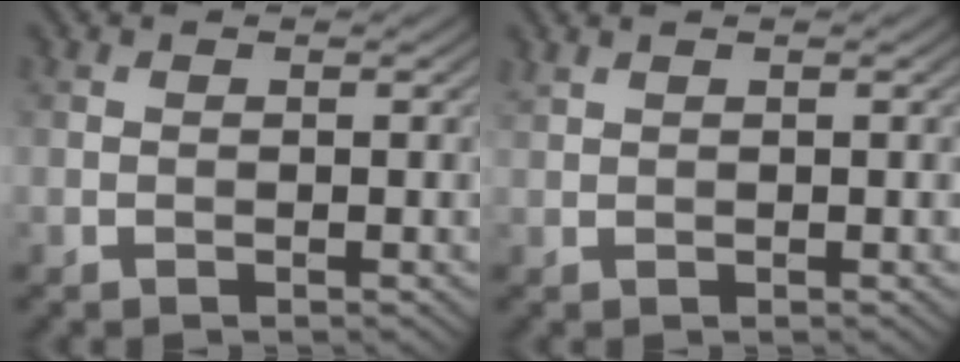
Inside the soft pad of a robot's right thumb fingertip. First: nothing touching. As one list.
[{"total": 0.9, "force": [0.8, 0.1, 0.4], "torque": [-0.015, 0.005, 0.019]}]